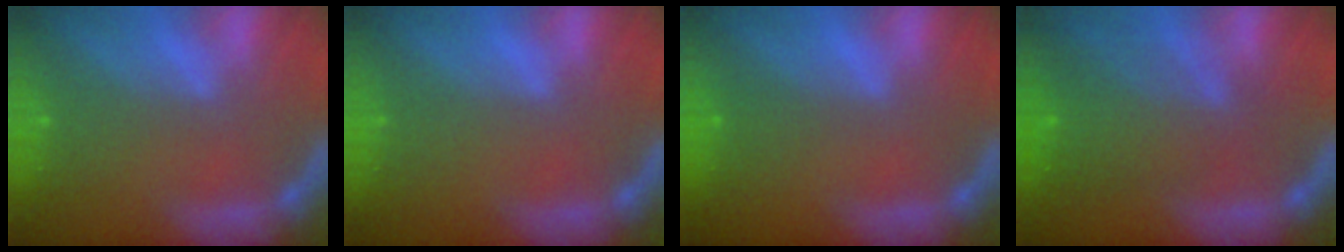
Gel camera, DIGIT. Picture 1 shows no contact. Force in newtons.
{"total": 0.0}
{"total": 1.0}
{"total": 6.1}